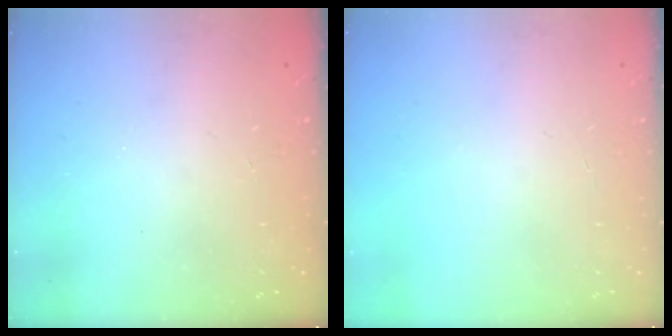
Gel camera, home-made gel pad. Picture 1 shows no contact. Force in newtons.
{"total": 2.4, "press": 2.4, "slide": 0.2}